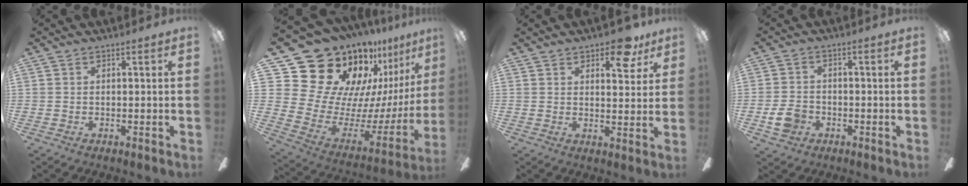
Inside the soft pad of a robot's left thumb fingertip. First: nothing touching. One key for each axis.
{"total": 26.0, "fx": 19.3, "fy": 13.5, "fz": 10.8, "tx": -0.179, "ty": -0.171, "tz": 0.394}
{"total": 8.9, "fx": 6.0, "fy": 3.7, "fz": 5.4, "tx": -0.056, "ty": -0.028, "tz": 0.096}
{"total": 6.2, "fx": -2.4, "fy": 4.8, "fz": 3.1, "tx": -0.067, "ty": 0.008, "tz": -0.046}